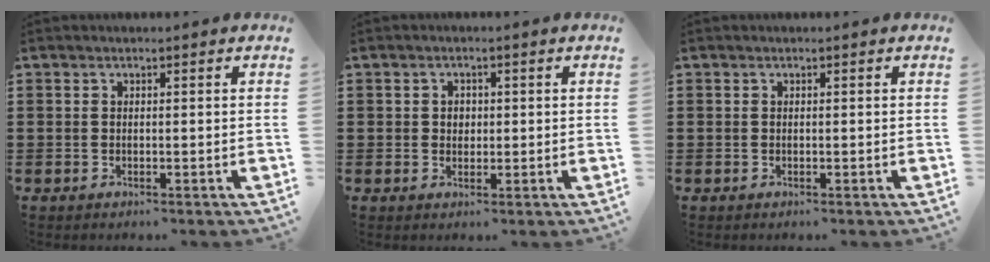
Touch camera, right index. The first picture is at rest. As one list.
[{"total": 1.6, "force": [0.2, 1.4, 0.7], "torque": [-0.017, 0.009, 0.002]}, {"total": 0.0}]